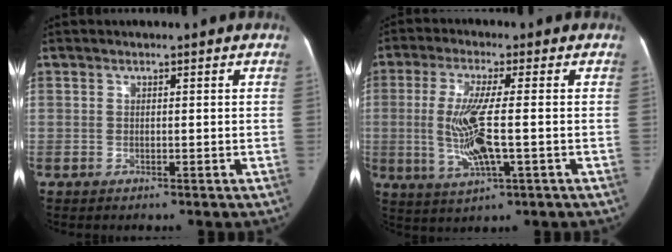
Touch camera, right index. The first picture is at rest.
{"total": 9.3, "force": [-1.2, 1.3, 9.2], "torque": [-0.195, -0.010, -0.021]}